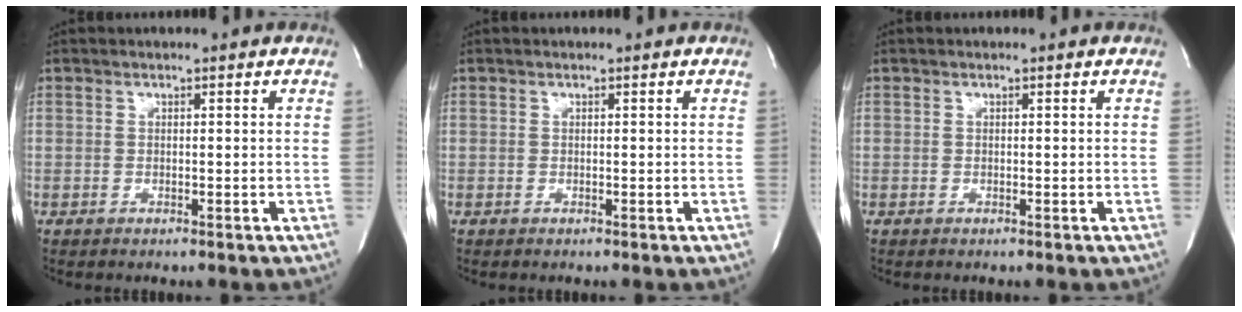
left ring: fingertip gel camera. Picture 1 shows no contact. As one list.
[{"total": 0.0}, {"total": 0.0}]